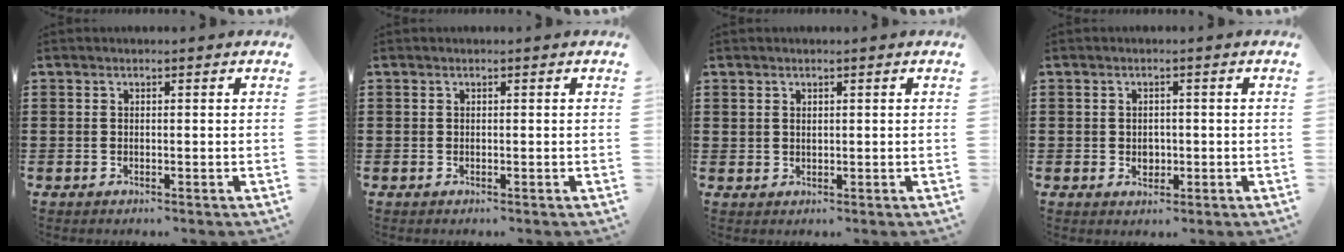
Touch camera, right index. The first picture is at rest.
{"total": 0.0}
{"total": 1.2, "force": [0.9, 0.7, 0.2], "torque": [-0.006, 0.003, 0.018]}
{"total": 1.7, "force": [-0.1, 1.5, 0.8], "torque": [-0.019, 0.008, -0.004]}